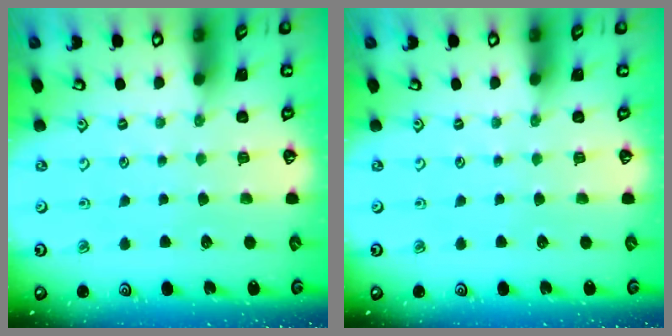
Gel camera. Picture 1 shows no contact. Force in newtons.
{"total": 0.0}